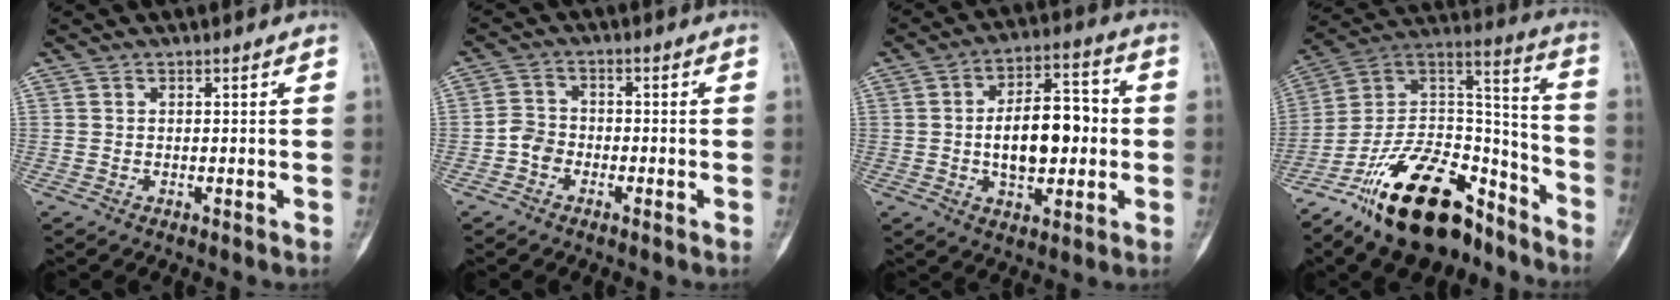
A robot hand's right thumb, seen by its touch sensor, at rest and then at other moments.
{"total": 3.4, "force": [-1.7, 2.6, 1.5], "torque": [-0.016, 0.015, -0.040]}
{"total": 14.2, "force": [-0.4, 7.8, 11.9], "torque": [-0.163, 0.027, -0.005]}
{"total": 26.1, "force": [-17.5, 12.1, 15.1], "torque": [-0.245, 0.099, -0.302]}